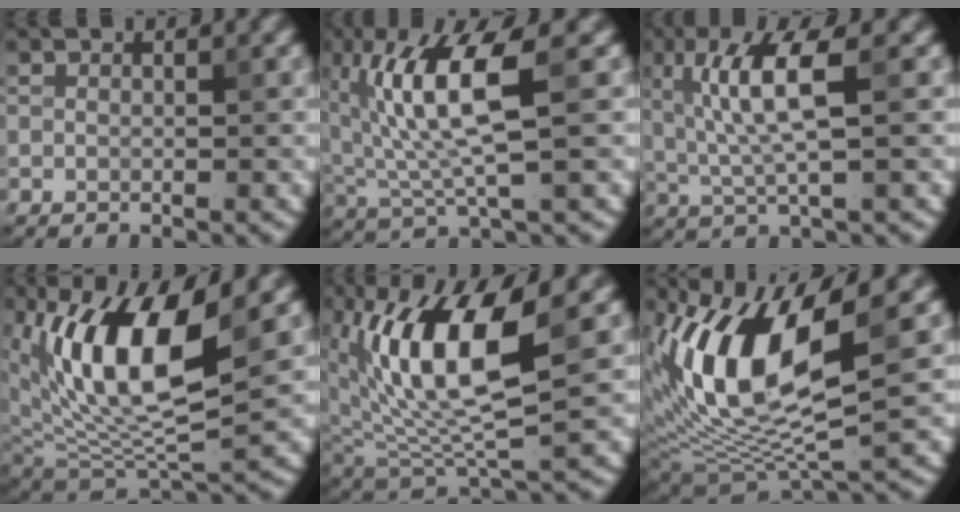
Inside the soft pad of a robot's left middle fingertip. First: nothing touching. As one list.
[{"total": 7.7, "force": [2.2, 1.9, 7.1], "torque": [-0.143, -0.005, 0.043]}, {"total": 5.5, "force": [1.2, 0.9, 5.3], "torque": [-0.110, 0.001, 0.027]}, {"total": 10.5, "force": [3.7, 4.2, 8.9], "torque": [-0.164, -0.008, 0.071]}, {"total": 9.9, "force": [2.5, 3.6, 8.9], "torque": [-0.168, -0.003, 0.045]}, {"total": 11.4, "force": [3.1, 4.5, 10.0], "torque": [-0.198, -0.005, 0.062]}]